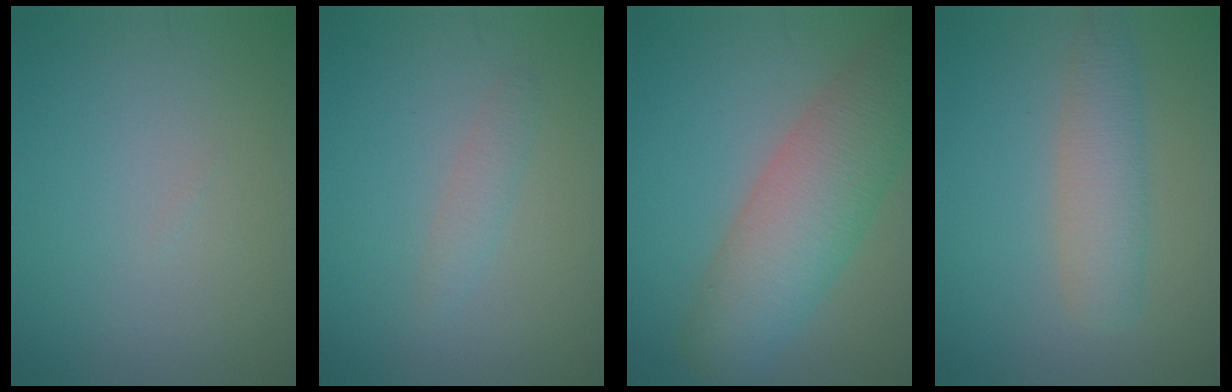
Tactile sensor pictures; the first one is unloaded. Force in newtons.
{"total": 1.3, "press": 1.3, "slide": 0.0}
{"total": 8.0, "press": 8.0, "slide": 0.3}
{"total": 3.5, "press": 3.5, "slide": 0.2}